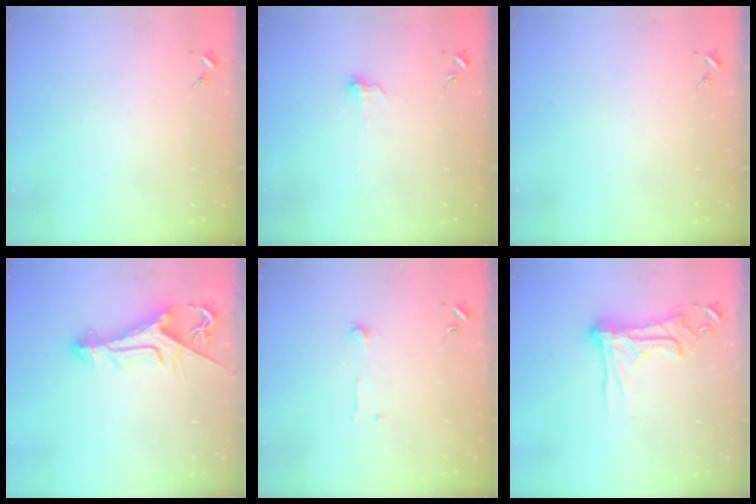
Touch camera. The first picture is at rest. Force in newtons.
{"total": 6.3, "press": 6.3, "slide": 0.5}
{"total": 0.0}
{"total": 11.9, "press": 11.8, "slide": 1.3}
{"total": 4.9, "press": 4.9, "slide": 0.5}
{"total": 16.6, "press": 16.5, "slide": 1.7}